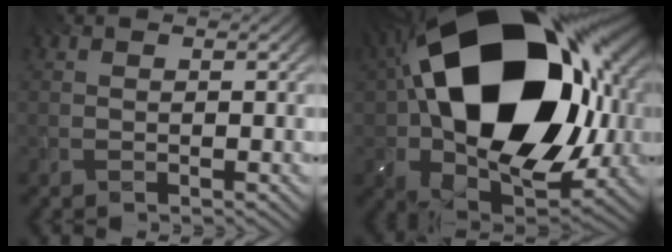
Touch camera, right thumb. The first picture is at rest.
{"total": 23.1, "force": [2.8, 15.8, 16.6], "torque": [-0.351, -0.025, 0.064]}